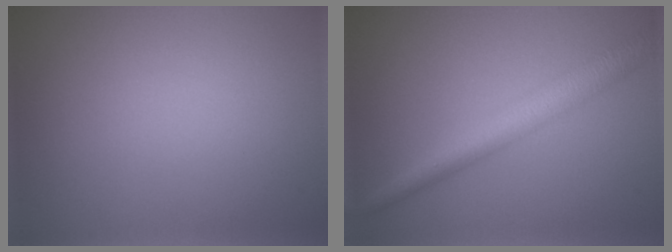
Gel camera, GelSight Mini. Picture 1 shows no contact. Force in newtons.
{"total": 4.3, "press": 4.3, "slide": 0.0}